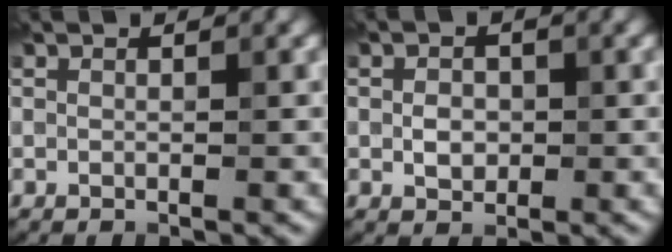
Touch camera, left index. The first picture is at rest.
{"total": 1.9, "force": [-0.1, 1.5, 1.2], "torque": [-0.022, -0.001, -0.005]}